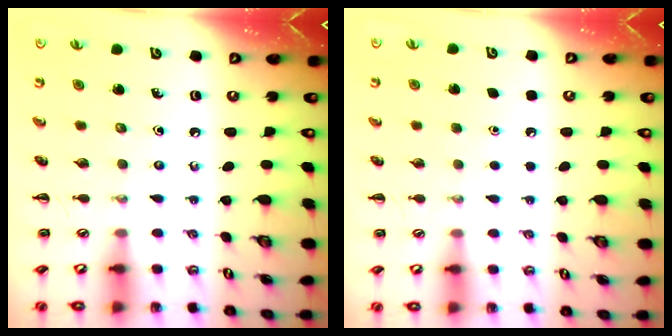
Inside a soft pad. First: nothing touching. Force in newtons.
{"total": 1.7, "press": 1.7, "slide": 0.1}